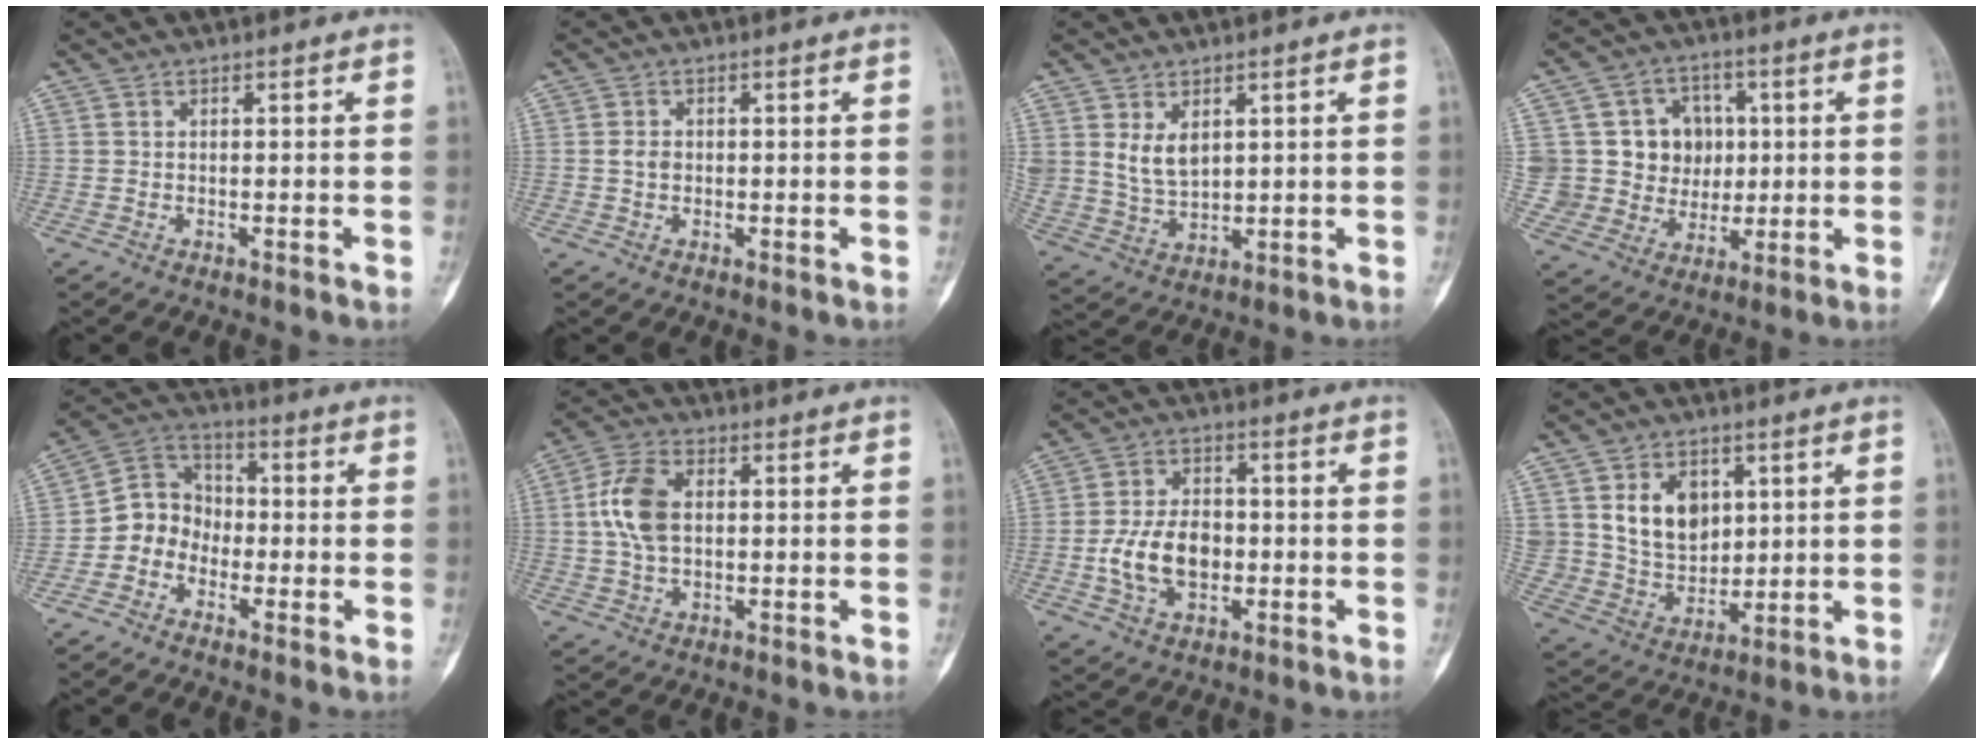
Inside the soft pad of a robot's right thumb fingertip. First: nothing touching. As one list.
[{"total": 1.7, "force": [0.1, 1.3, 1.0], "torque": [-0.014, 0.003, 0.000]}, {"total": 6.3, "force": [2.5, 4.0, 4.2], "torque": [-0.067, -0.018, 0.061]}, {"total": 13.4, "force": [2.3, 12.3, 4.8], "torque": [-0.028, 0.013, 0.055]}, {"total": 7.8, "force": [-2.5, 6.9, 2.8], "torque": [-0.018, 0.047, -0.064]}, {"total": 9.2, "force": [0.9, 5.6, 7.2], "torque": [-0.147, 0.014, 0.016]}, {"total": 10.6, "force": [-1.7, 6.9, 7.8], "torque": [-0.131, 0.015, -0.030]}, {"total": 12.2, "force": [3.7, 9.2, 7.1], "torque": [-0.081, -0.023, 0.082]}]